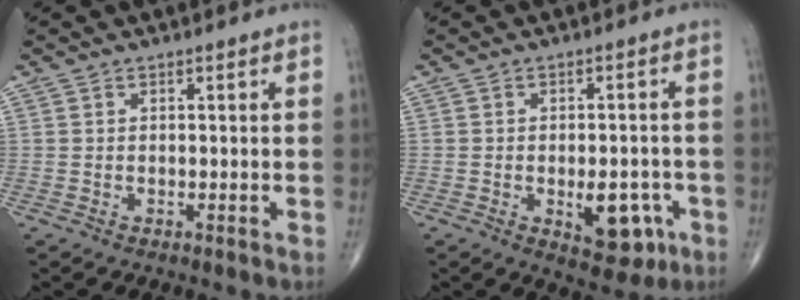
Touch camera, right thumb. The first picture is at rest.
{"total": 8.8, "force": [-2.9, 4.6, 6.9], "torque": [-0.068, 0.011, -0.028]}